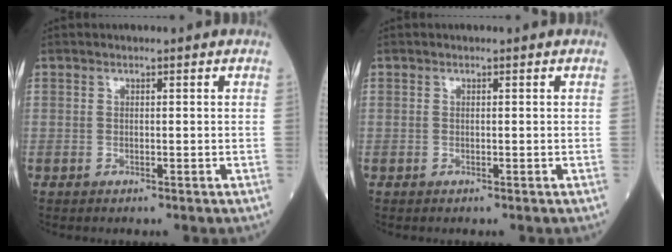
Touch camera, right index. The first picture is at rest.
{"total": 0.0}